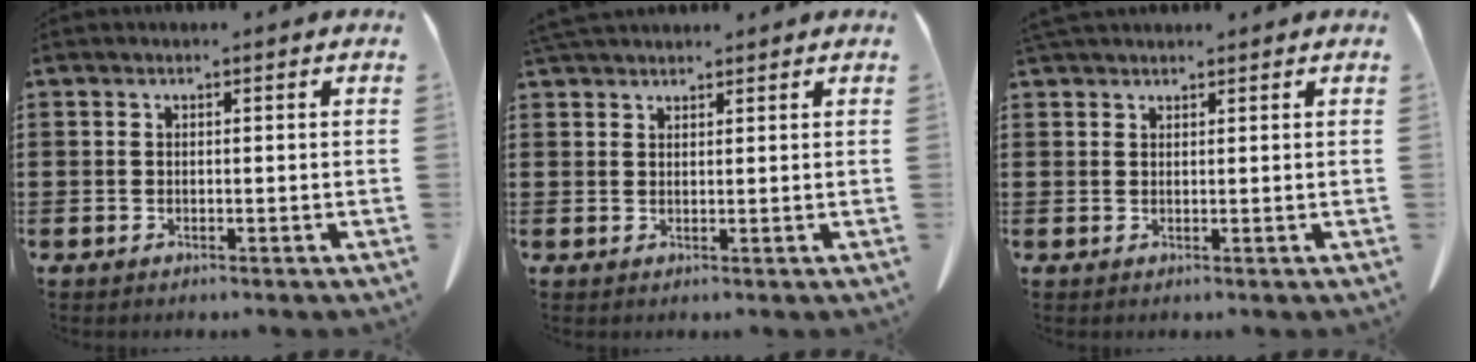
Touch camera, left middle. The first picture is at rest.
{"total": 2.5, "force": [2.2, 0.7, 0.8], "torque": [-0.021, 0.001, 0.045]}
{"total": 1.5, "force": [1.4, 0.4, 0.3], "torque": [-0.011, 0.000, 0.029]}